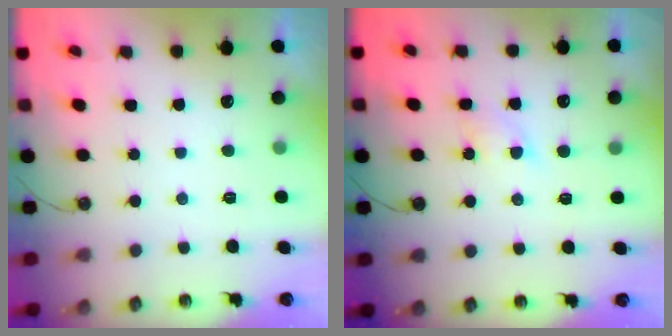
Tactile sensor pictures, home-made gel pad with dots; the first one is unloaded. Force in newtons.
{"total": 5.5, "press": 5.4, "slide": 0.8}